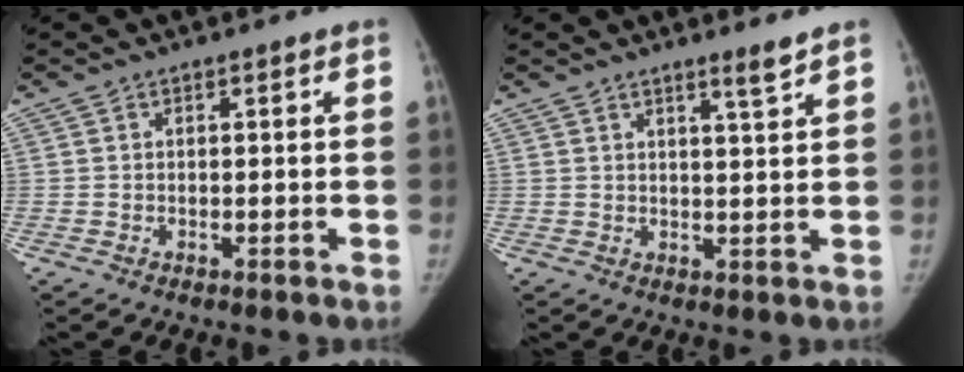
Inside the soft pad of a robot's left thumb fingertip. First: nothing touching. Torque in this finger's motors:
{"motor_torque": [-0.03, -0.16, 0.11, 0.38, 0.01]}